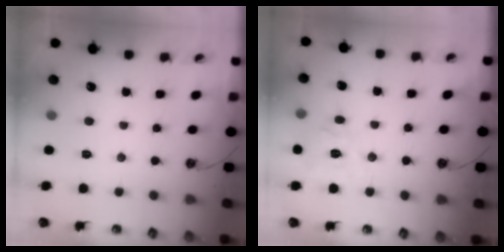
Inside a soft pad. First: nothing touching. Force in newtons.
{"total": 12.2, "press": 12.1, "slide": 1.3}